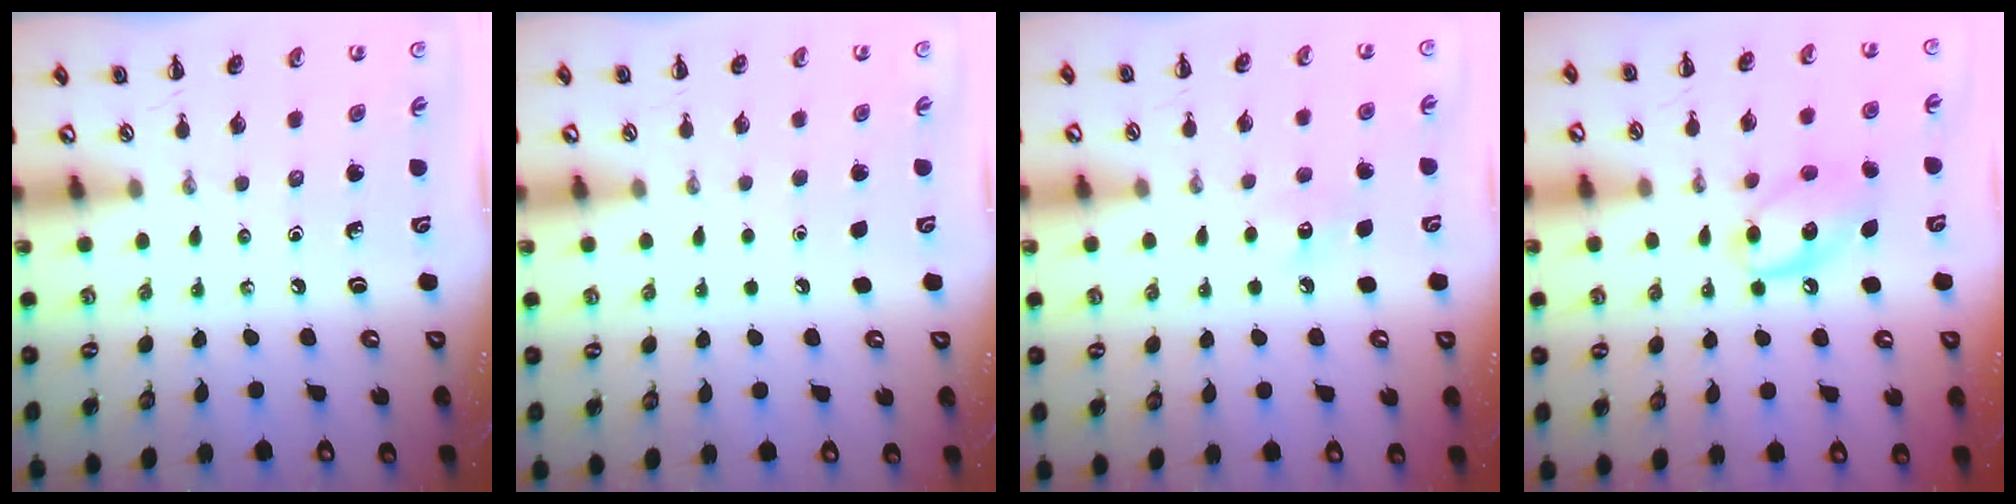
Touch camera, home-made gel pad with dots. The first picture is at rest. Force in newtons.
{"total": 1.8, "press": 1.8, "slide": 0.1}
{"total": 6.0, "press": 5.9, "slide": 1.1}
{"total": 12.4, "press": 12.3, "slide": 1.6}